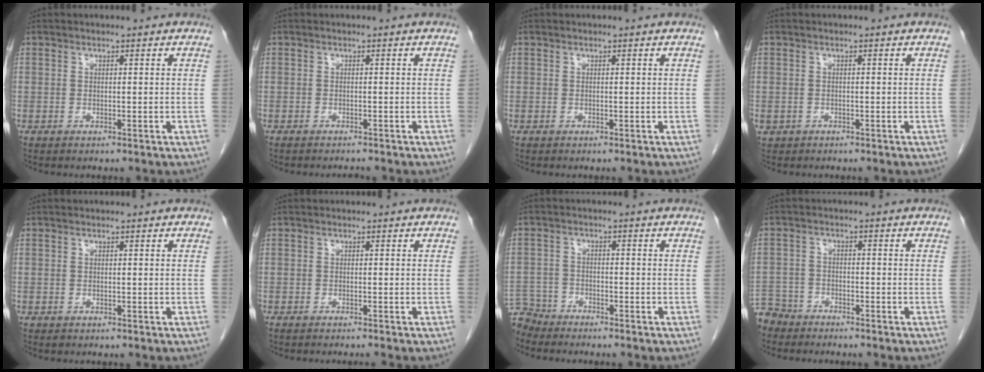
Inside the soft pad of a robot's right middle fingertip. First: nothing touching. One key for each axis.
{"total": 1.3, "fx": -1.2, "fy": 0.1, "fz": 0.3, "tx": -0.007, "ty": -0.004, "tz": -0.017}
{"total": 0.0}
{"total": 1.5, "fx": -0.9, "fy": 1.2, "fz": 0.3, "tx": -0.014, "ty": 0.001, "tz": -0.011}
{"total": 0.0}
{"total": 1.9, "fx": -1.7, "fy": -0.3, "fz": 0.9, "tx": -0.009, "ty": 0.001, "tz": -0.023}
{"total": 5.4, "fx": -5.2, "fy": 1.5, "fz": -0.6, "tx": 0.013, "ty": -0.005, "tz": -0.101}
{"total": 6.2, "fx": -5.5, "fy": 2.8, "fz": -0.2, "tx": -0.002, "ty": -0.008, "tz": -0.109}